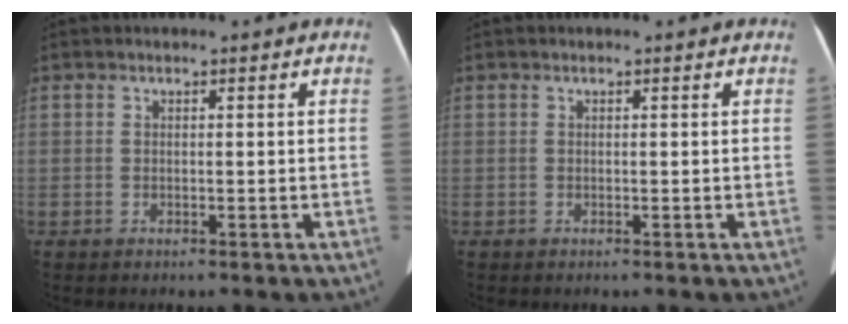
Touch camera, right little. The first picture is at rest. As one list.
[{"total": 0.0}]